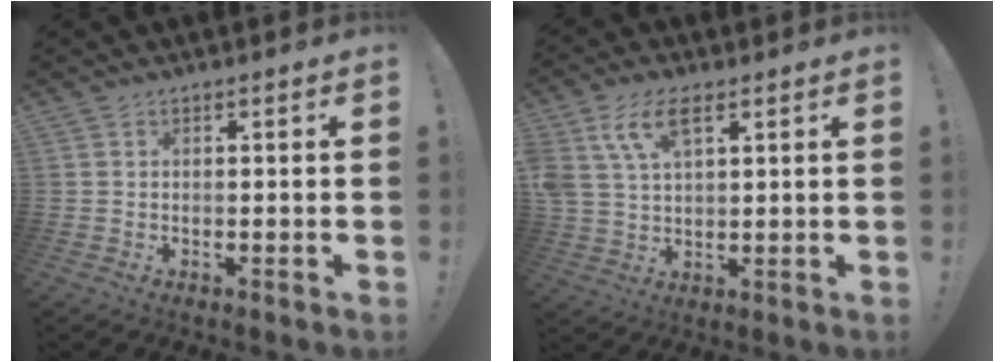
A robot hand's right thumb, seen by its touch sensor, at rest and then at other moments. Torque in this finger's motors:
{"motor_torque": [1.81, 1.92, 0.34, 0.27, 0.14]}